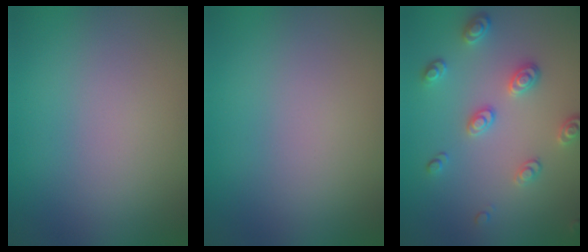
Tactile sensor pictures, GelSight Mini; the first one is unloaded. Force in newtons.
{"total": 0.0}
{"total": 2.8, "press": 2.4, "slide": 1.4}